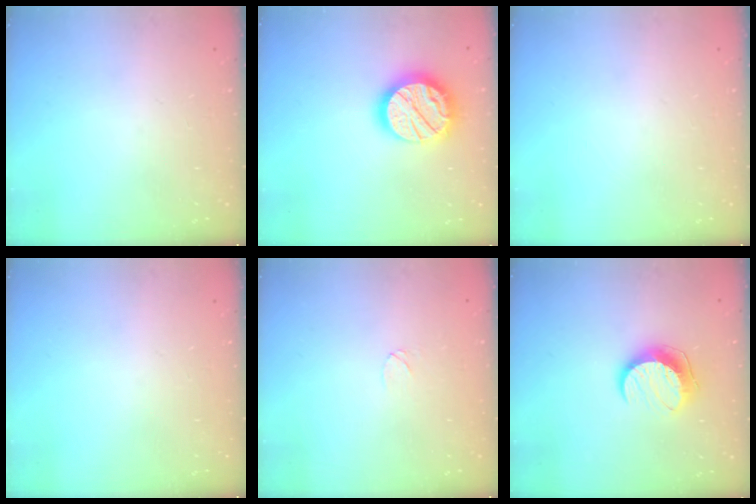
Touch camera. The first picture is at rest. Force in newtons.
{"total": 18.7, "press": 18.7, "slide": 1.4}
{"total": 0.0}
{"total": 0.0}
{"total": 3.6, "press": 3.6, "slide": 0.3}
{"total": 10.0, "press": 10.0, "slide": 0.4}